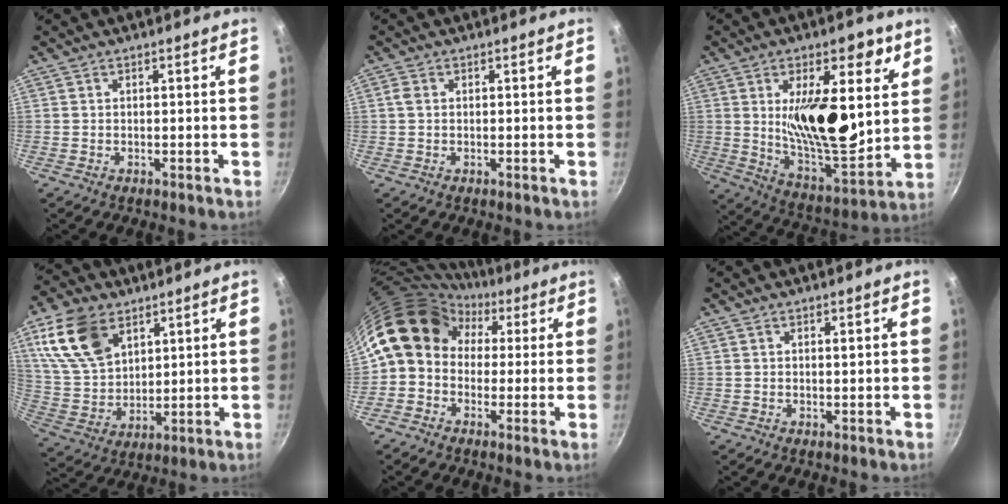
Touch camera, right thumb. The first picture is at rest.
{"total": 1.4, "force": [0.2, 1.0, 0.9], "torque": [-0.018, 0.003, 0.003]}
{"total": 23.0, "force": [6.5, 10.7, 19.2], "torque": [-0.260, -0.062, 0.103]}
{"total": 15.8, "force": [7.6, 10.1, 9.5], "torque": [-0.159, -0.023, 0.159]}
{"total": 12.4, "force": [2.5, 10.2, 6.6], "torque": [-0.086, 0.031, 0.017]}
{"total": 0.6, "force": [0.4, 0.2, 0.4], "torque": [-0.005, 0.000, 0.007]}